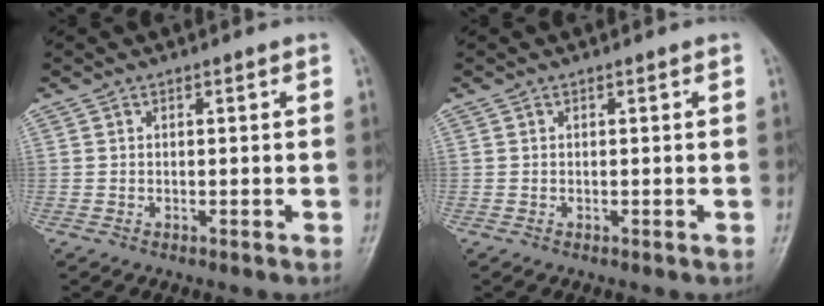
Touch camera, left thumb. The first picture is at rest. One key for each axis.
{"total": 0.0}